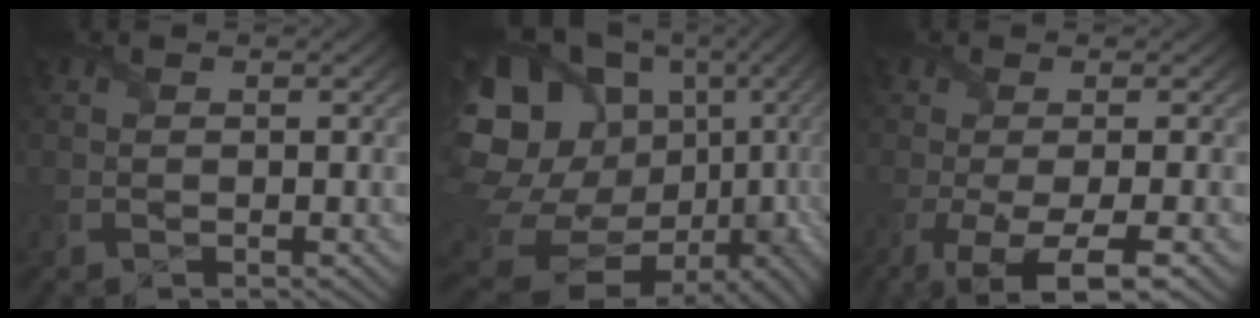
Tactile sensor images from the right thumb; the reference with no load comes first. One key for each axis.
{"total": 21.2, "fx": 1.2, "fy": 17.3, "fz": 12.1, "tx": -0.262, "ty": -0.038, "tz": 0.031}
{"total": 8.0, "fx": -4.0, "fy": 2.2, "fz": 6.6, "tx": -0.127, "ty": -0.016, "tz": -0.065}